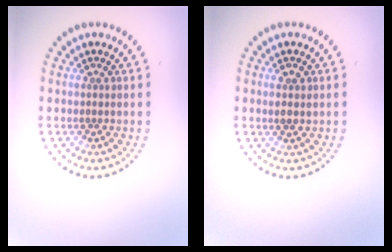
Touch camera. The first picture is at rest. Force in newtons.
{"total": 1.5, "press": 1.4, "slide": 0.5}